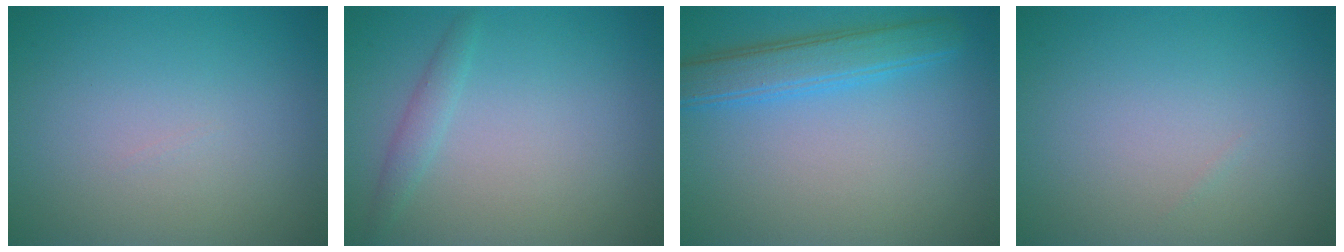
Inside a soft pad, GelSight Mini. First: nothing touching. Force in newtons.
{"total": 1.2, "press": 1.2, "slide": 0.0}
{"total": 3.7, "press": 3.7, "slide": 0.1}
{"total": 0.0}